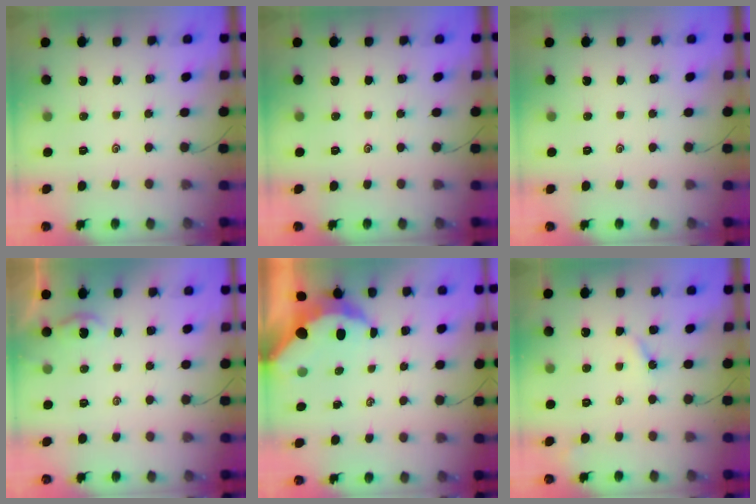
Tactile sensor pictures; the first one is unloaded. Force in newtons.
{"total": 0.0}
{"total": 0.0}
{"total": 0.6, "press": 0.6, "slide": 0.2}
{"total": 6.3, "press": 6.2, "slide": 0.9}
{"total": 3.4, "press": 3.4, "slide": 0.5}